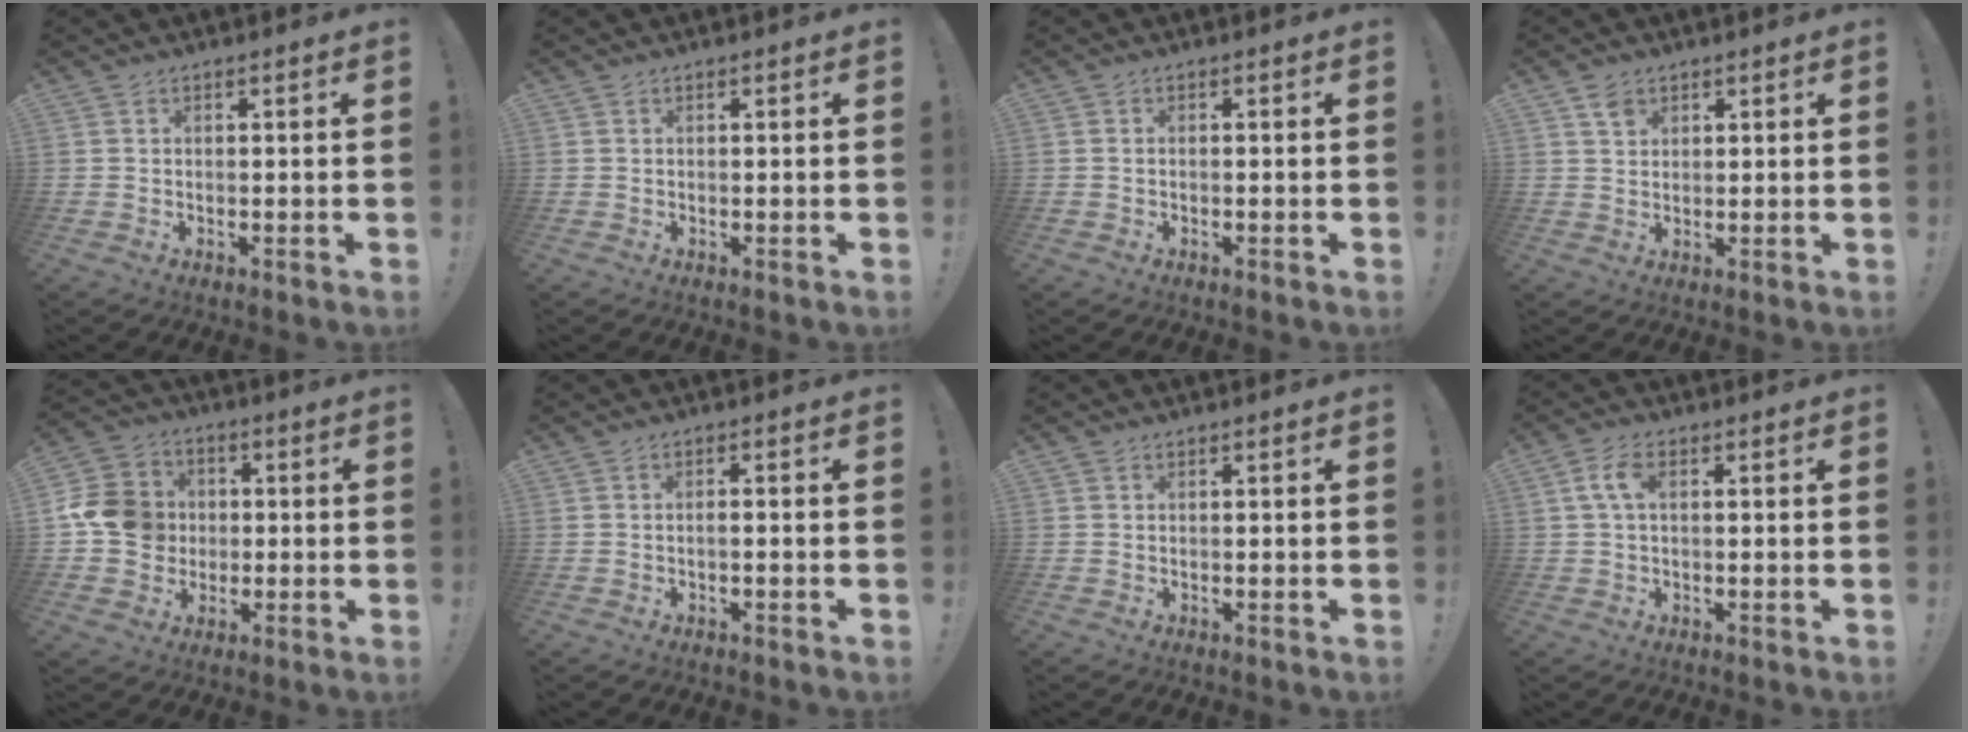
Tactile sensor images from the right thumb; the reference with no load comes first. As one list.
[{"total": 0.0}, {"total": 0.8, "force": [-0.8, 0.0, 0.3], "torque": [-0.012, 0.003, -0.012]}, {"total": 3.3, "force": [2.0, 2.3, 1.1], "torque": [-0.007, -0.009, 0.035]}, {"total": 12.4, "force": [-0.6, 11.4, 4.8], "torque": [-0.083, 0.014, -0.003]}, {"total": 1.6, "force": [-1.0, 0.0, 1.2], "torque": [-0.029, 0.006, -0.017]}, {"total": 0.0}, {"total": 5.1, "force": [1.0, 2.7, 4.2], "torque": [-0.088, 0.009, 0.015]}]